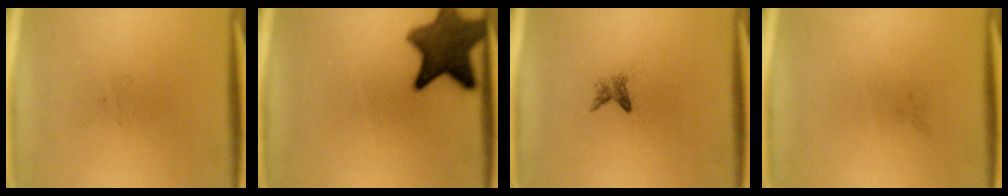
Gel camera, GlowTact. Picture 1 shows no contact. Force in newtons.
{"total": 11.1}
{"total": 1.4}
{"total": 0.0}